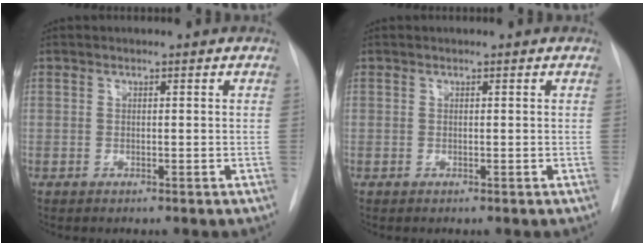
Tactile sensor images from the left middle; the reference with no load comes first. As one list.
[{"total": 0.0}]